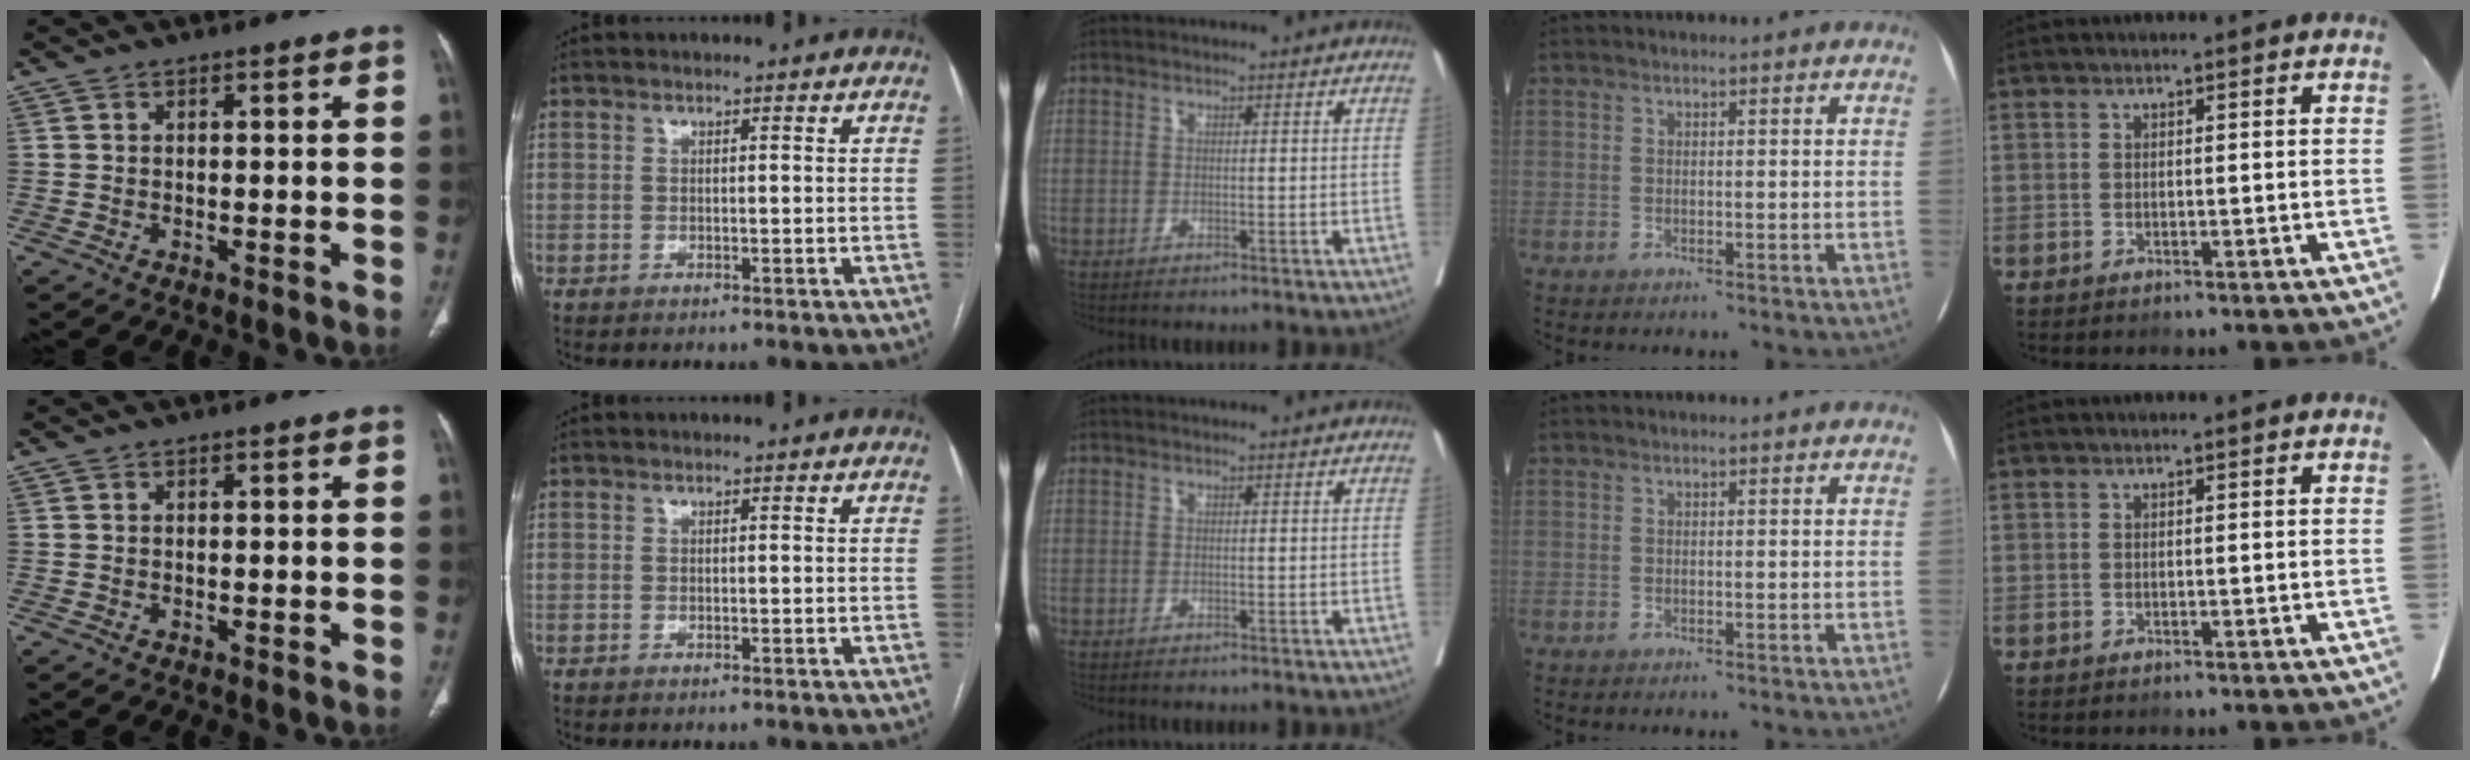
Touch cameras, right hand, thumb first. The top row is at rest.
{}